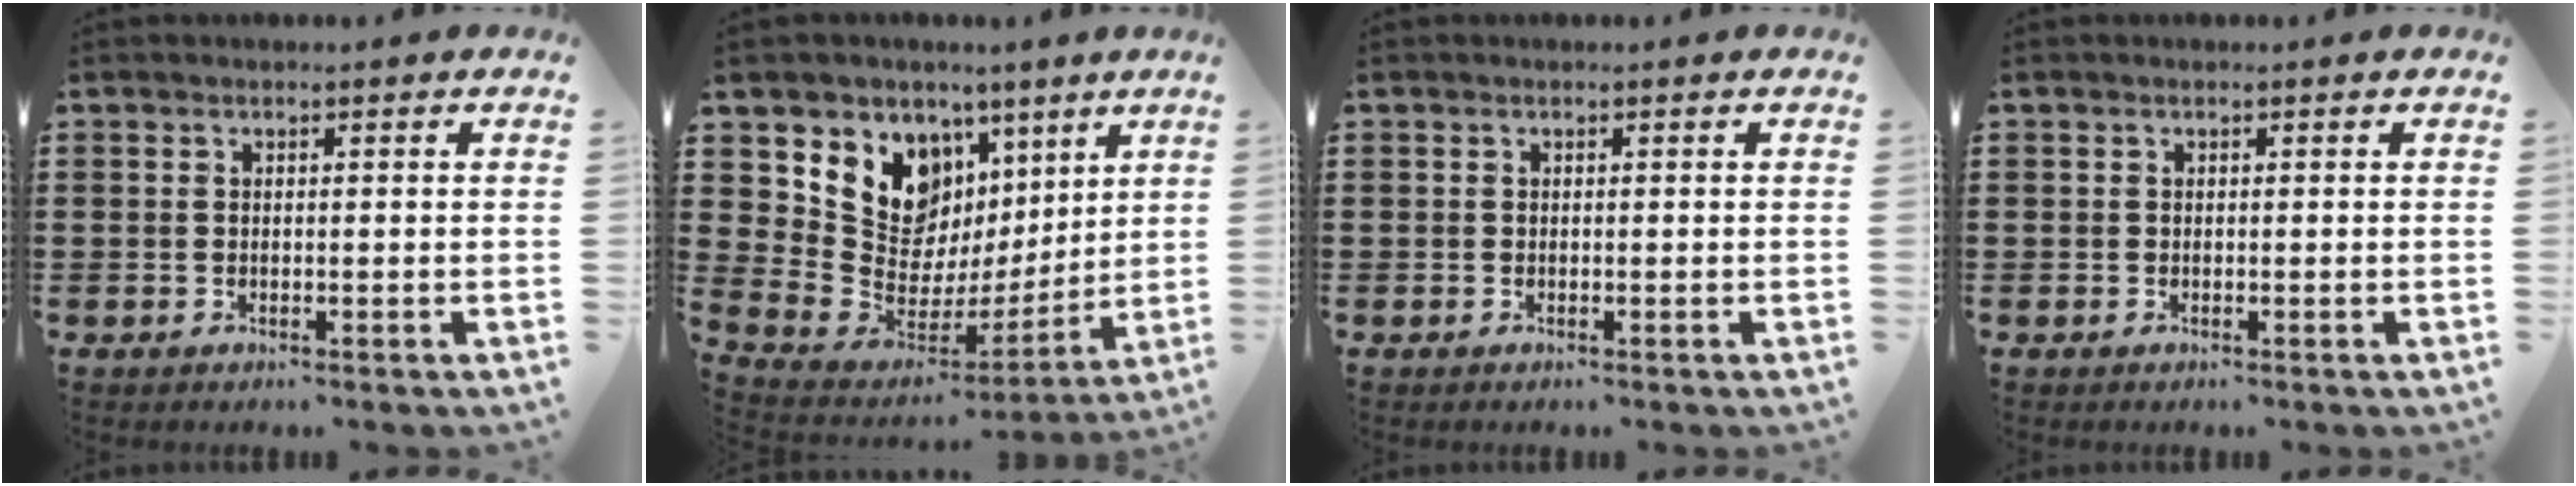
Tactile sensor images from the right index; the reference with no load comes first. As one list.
[{"total": 10.8, "force": [5.4, 8.7, 3.3], "torque": [-0.089, -0.053, 0.106]}, {"total": 0.0}, {"total": 0.0}]